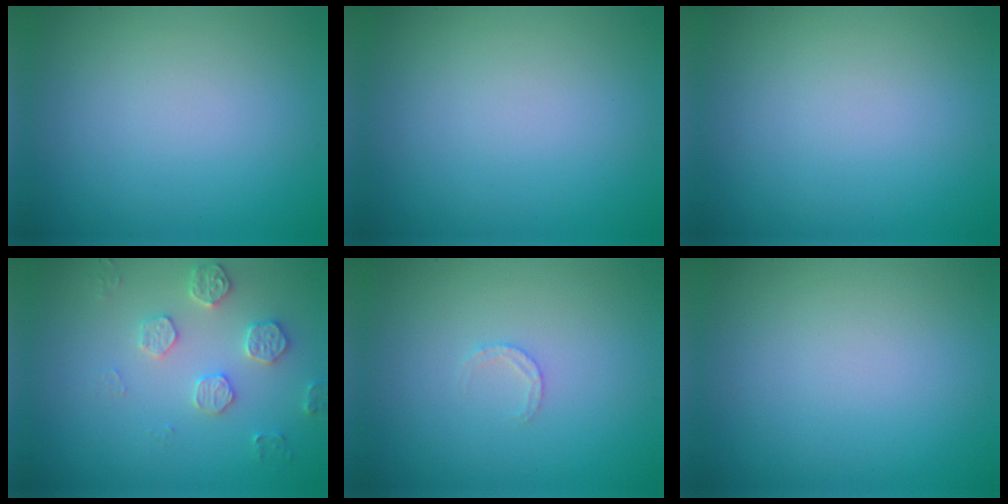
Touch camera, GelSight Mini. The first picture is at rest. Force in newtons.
{"total": 0.0}
{"total": 0.0}
{"total": 2.7, "press": 2.7, "slide": 0.5}
{"total": 0.9, "press": 0.9, "slide": 0.2}
{"total": 0.0}